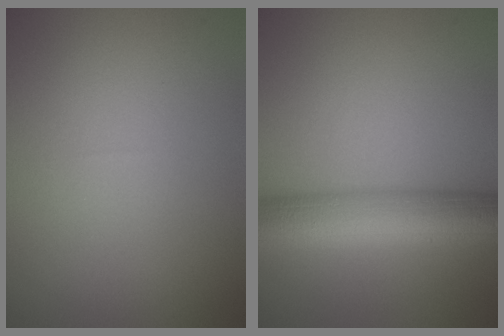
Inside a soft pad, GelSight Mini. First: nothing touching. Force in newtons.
{"total": 8.4, "press": 8.4, "slide": 0.3}